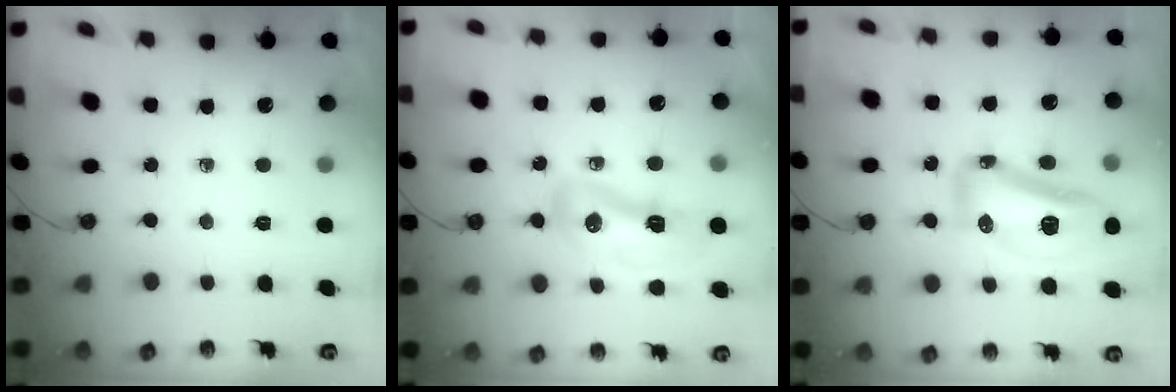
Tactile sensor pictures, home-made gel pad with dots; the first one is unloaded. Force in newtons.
{"total": 13.1, "press": 13.0, "slide": 1.3}
{"total": 16.8, "press": 16.6, "slide": 2.2}